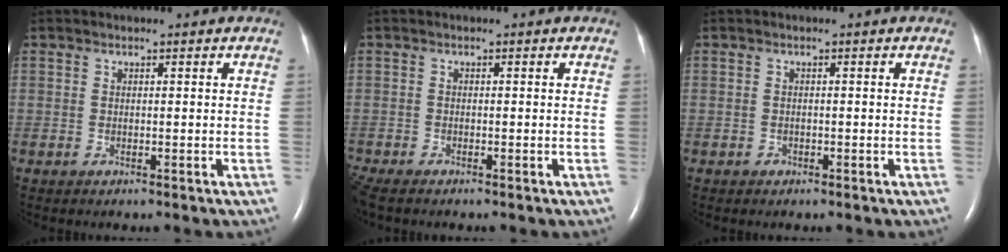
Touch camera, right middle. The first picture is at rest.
{"total": 2.2, "force": [-2.0, 0.4, 0.8], "torque": [-0.025, -0.009, -0.038]}
{"total": 0.5, "force": [-0.3, 0.4, 0.0], "torque": [-0.002, 0.002, -0.007]}